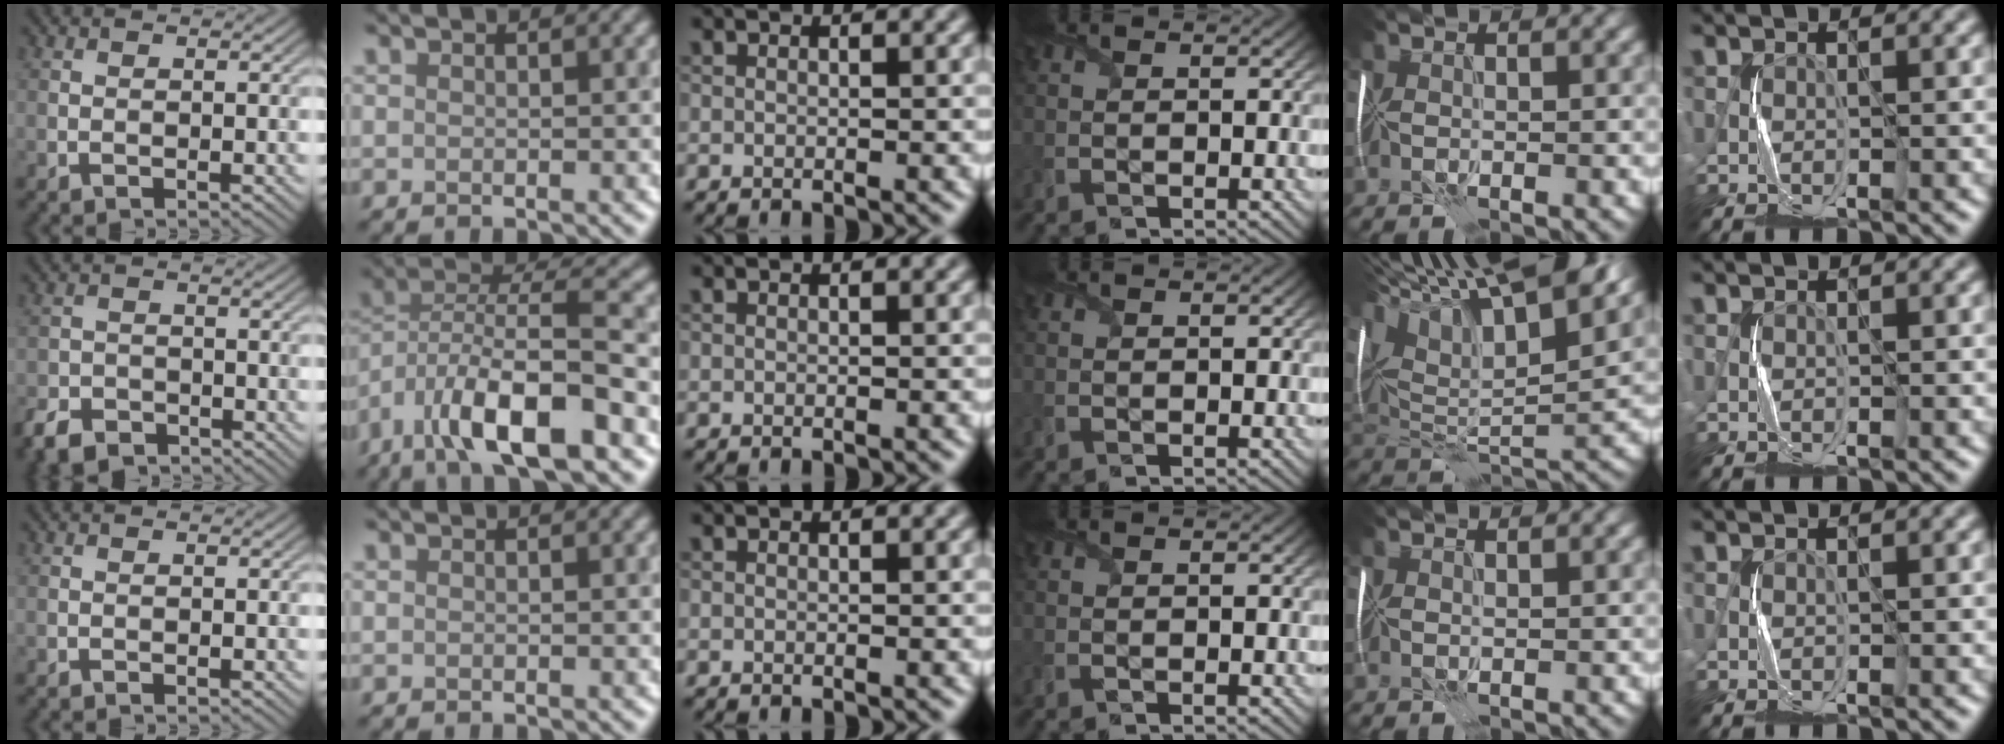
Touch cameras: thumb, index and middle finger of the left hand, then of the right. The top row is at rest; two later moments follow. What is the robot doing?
{"motion": "fold", "object": "plastic wrap"}